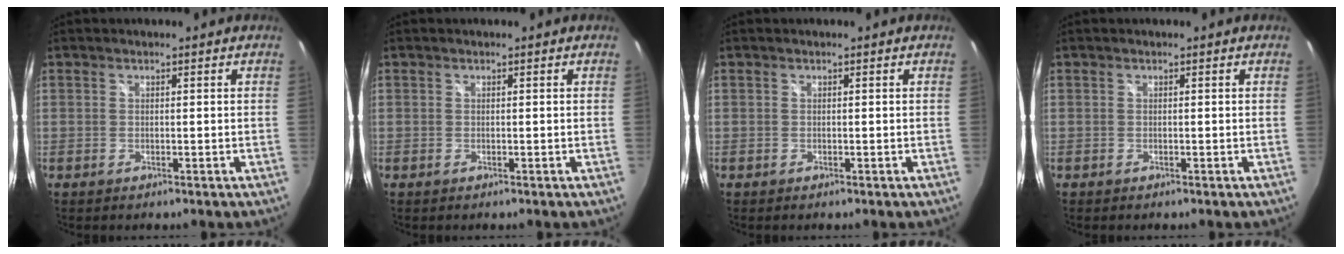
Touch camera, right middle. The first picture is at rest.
{"total": 0.0}
{"total": 0.0}
{"total": 0.0}